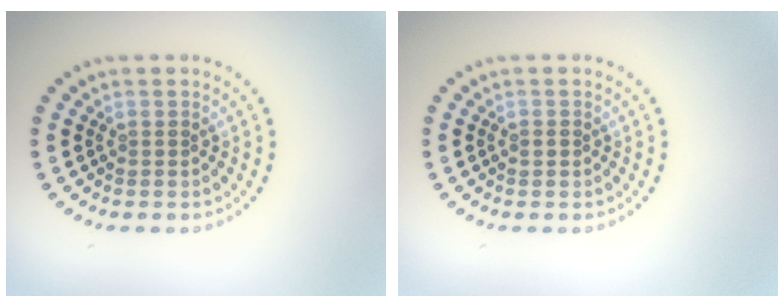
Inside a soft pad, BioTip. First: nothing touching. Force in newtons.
{"total": 0.8, "press": 0.8, "slide": 0.1}